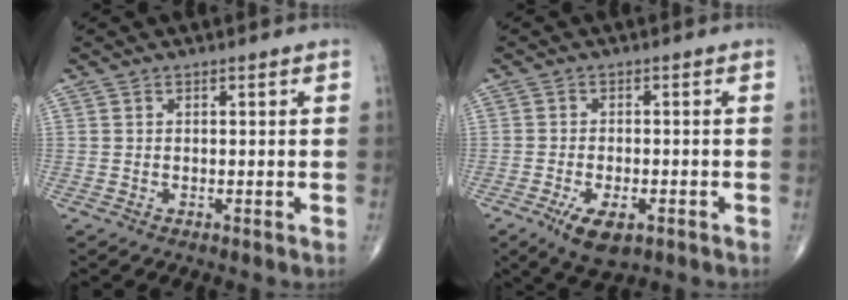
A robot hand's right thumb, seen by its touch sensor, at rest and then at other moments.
{"total": 6.6, "force": [-3.2, 2.9, 5.0], "torque": [-0.088, 0.000, -0.047]}